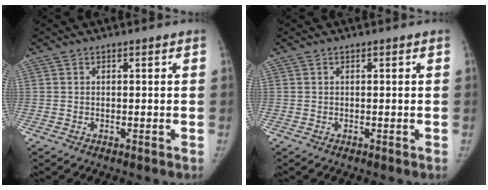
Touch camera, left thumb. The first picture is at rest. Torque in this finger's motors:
{"motor_torque": [0.02, 0.02, 0.13, -0.12, 0.04]}